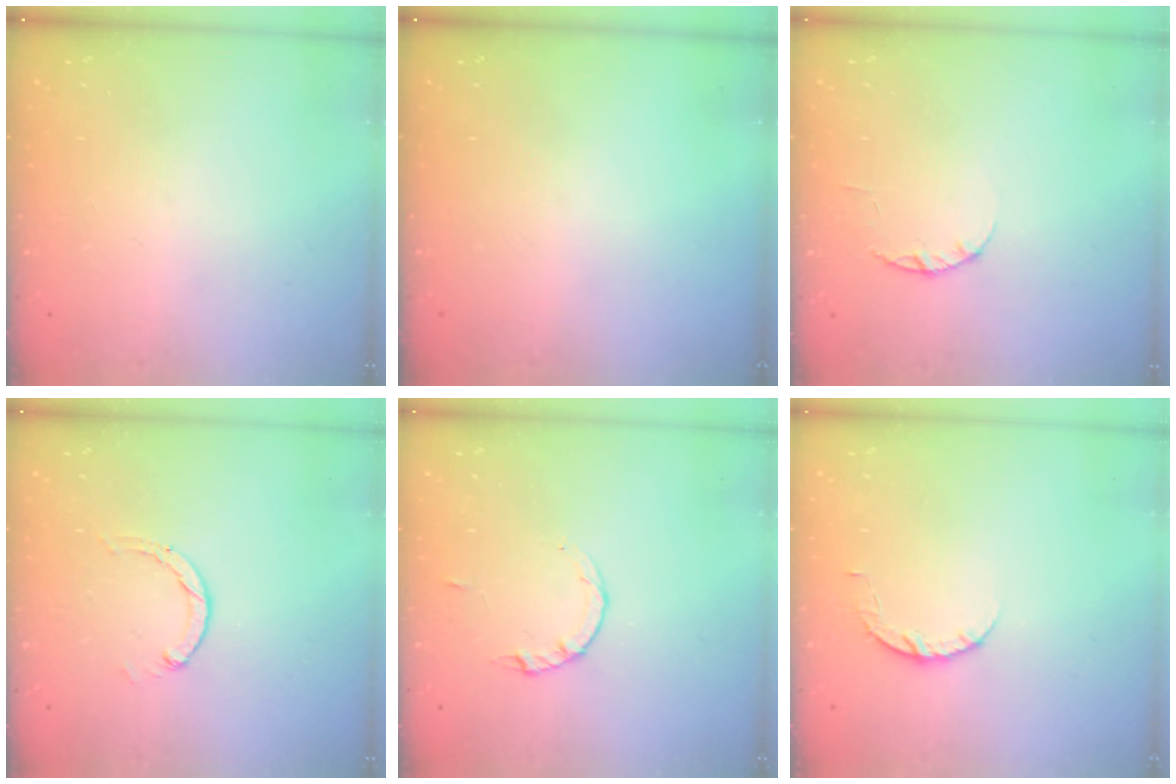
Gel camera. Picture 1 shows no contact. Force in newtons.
{"total": 0.0}
{"total": 2.4, "press": 2.3, "slide": 0.4}
{"total": 0.0}
{"total": 2.2, "press": 2.1, "slide": 0.3}
{"total": 5.2, "press": 5.2, "slide": 0.8}